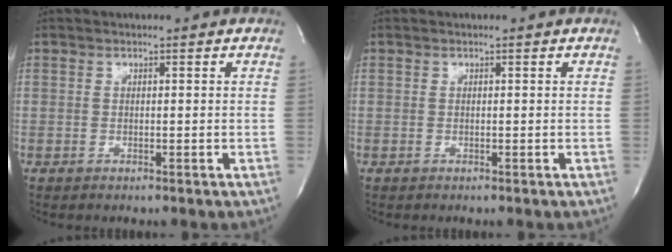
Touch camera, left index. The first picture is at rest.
{"total": 0.0}